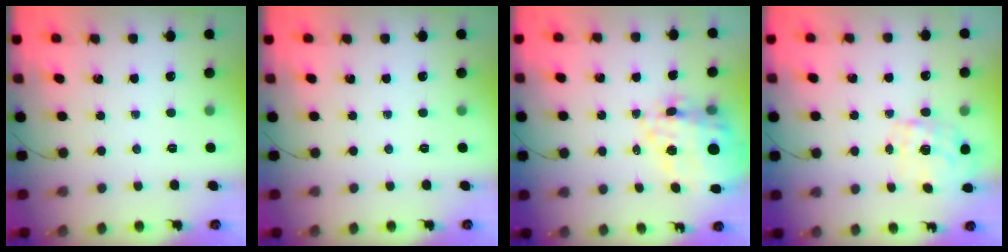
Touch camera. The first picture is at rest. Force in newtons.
{"total": 0.0}
{"total": 14.4, "press": 13.9, "slide": 4.0}
{"total": 2.1, "press": 0.6, "slide": 2.0}